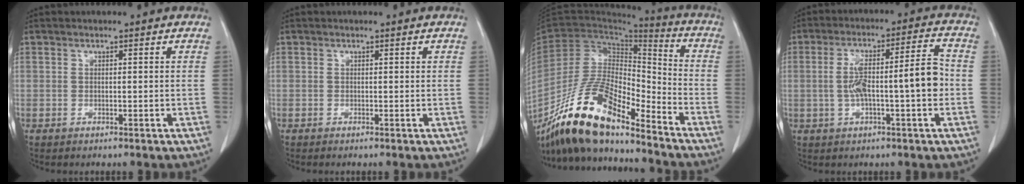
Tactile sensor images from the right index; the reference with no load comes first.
{"total": 0.0}
{"total": 19.0, "force": [-15.0, 4.8, 10.6], "torque": [-0.208, -0.002, -0.280]}
{"total": 10.2, "force": [-1.1, 1.2, 10.1], "torque": [-0.173, 0.030, -0.019]}